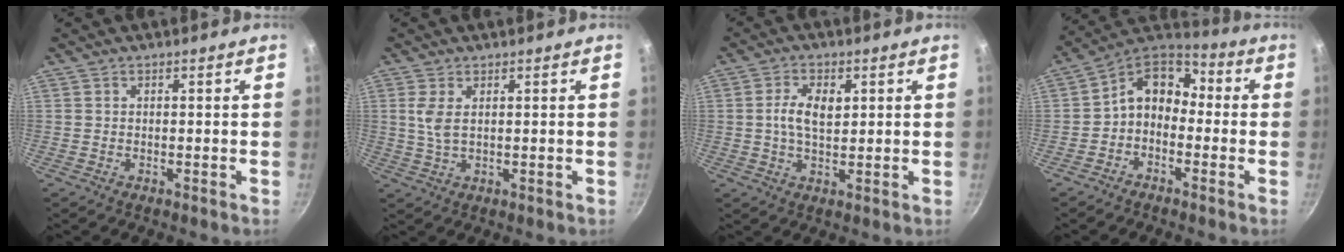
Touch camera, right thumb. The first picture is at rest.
{"total": 3.6, "force": [1.1, 1.5, 3.1], "torque": [-0.074, -0.002, 0.029]}
{"total": 6.0, "force": [1.1, 3.3, 4.9], "torque": [-0.087, 0.000, 0.018]}
{"total": 10.5, "force": [-1.3, 7.7, 7.0], "torque": [-0.080, 0.050, -0.043]}